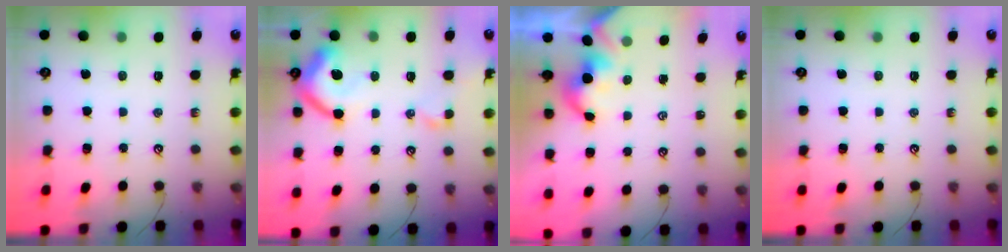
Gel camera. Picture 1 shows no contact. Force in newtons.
{"total": 9.9, "press": 9.7, "slide": 1.6}
{"total": 2.0, "press": 2.0, "slide": 0.2}
{"total": 0.0}